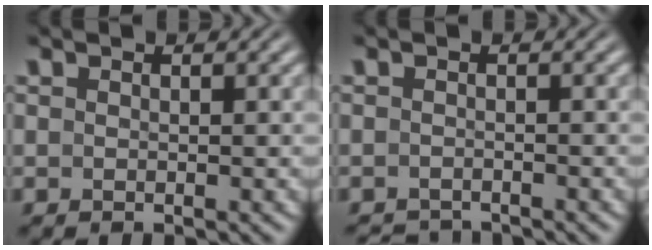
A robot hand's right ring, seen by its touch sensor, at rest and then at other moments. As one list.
[{"total": 2.7, "force": [-2.7, -0.1, -0.1], "torque": [-0.001, -0.014, -0.040]}]